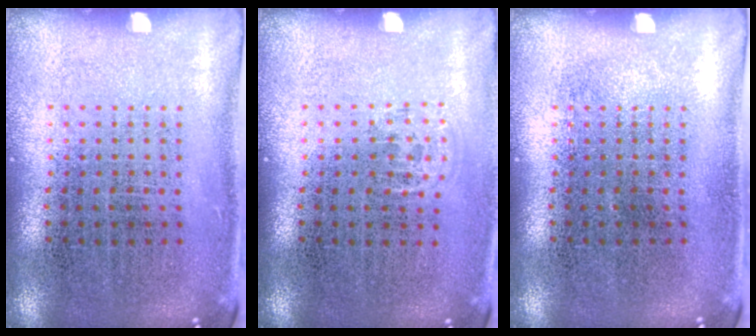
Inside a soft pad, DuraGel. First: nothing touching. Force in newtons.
{"total": 0.5, "press": 0.5, "slide": 0.3}
{"total": 0.0}